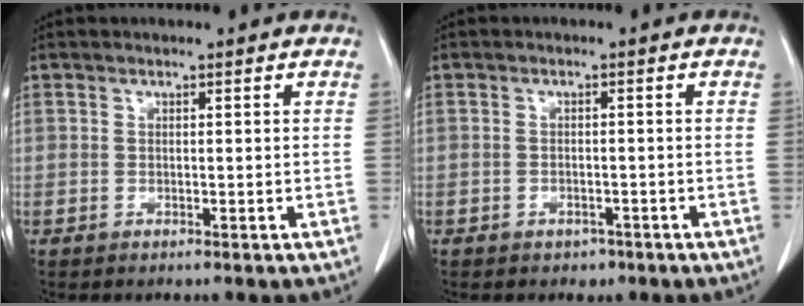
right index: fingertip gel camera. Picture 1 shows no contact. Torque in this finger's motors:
{"motor_torque": [0.75, -0.84, -0.14, -0.01]}